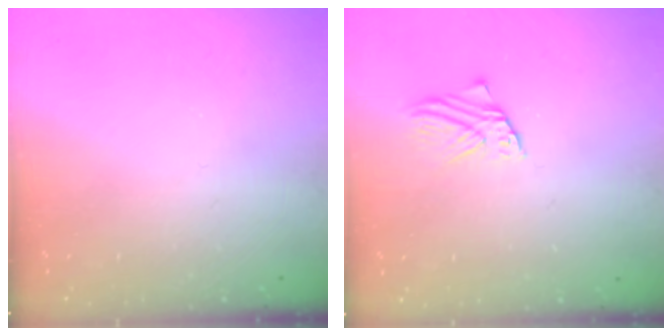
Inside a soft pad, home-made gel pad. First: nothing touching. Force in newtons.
{"total": 1.4, "press": 1.4, "slide": 0.1}